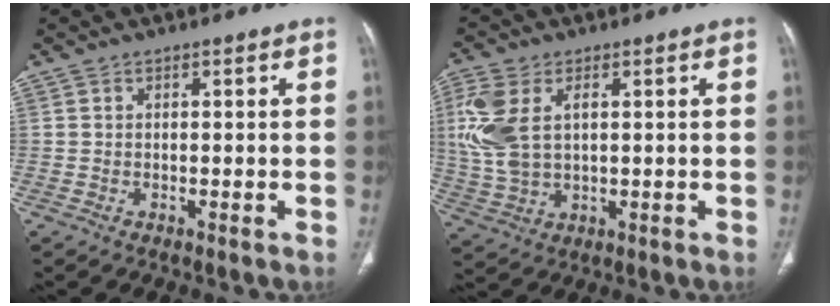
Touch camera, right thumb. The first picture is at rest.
{"total": 11.3, "force": [2.5, 6.8, 8.6], "torque": [-0.207, 0.003, 0.056]}